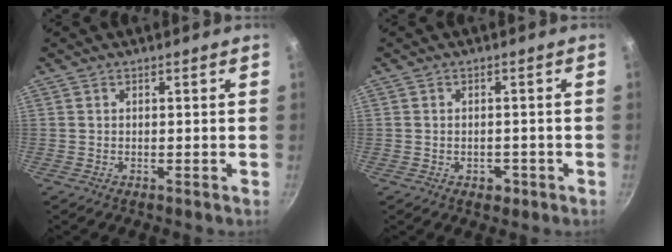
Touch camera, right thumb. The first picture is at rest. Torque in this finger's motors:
{"motor_torque": [-0.16, -0.10, -0.32, 0.12, -0.03]}